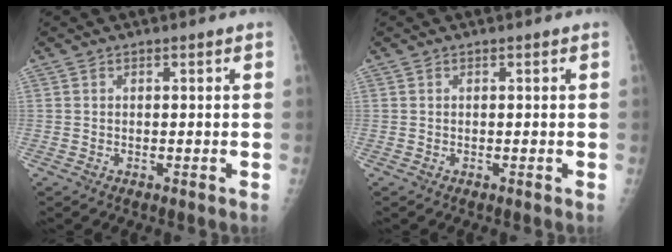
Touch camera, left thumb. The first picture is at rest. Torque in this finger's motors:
{"motor_torque": [0.00, 0.00, -0.02, -0.02, 0.00]}